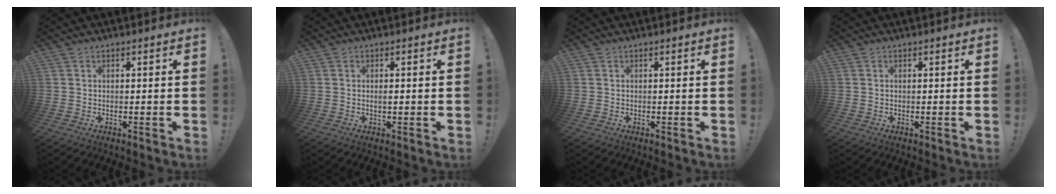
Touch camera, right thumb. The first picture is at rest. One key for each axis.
{"total": 1.1, "fx": -0.3, "fy": 0.3, "fz": 1.0, "tx": -0.016, "ty": 0.001, "tz": -0.007}
{"total": 0.0}
{"total": 0.0}